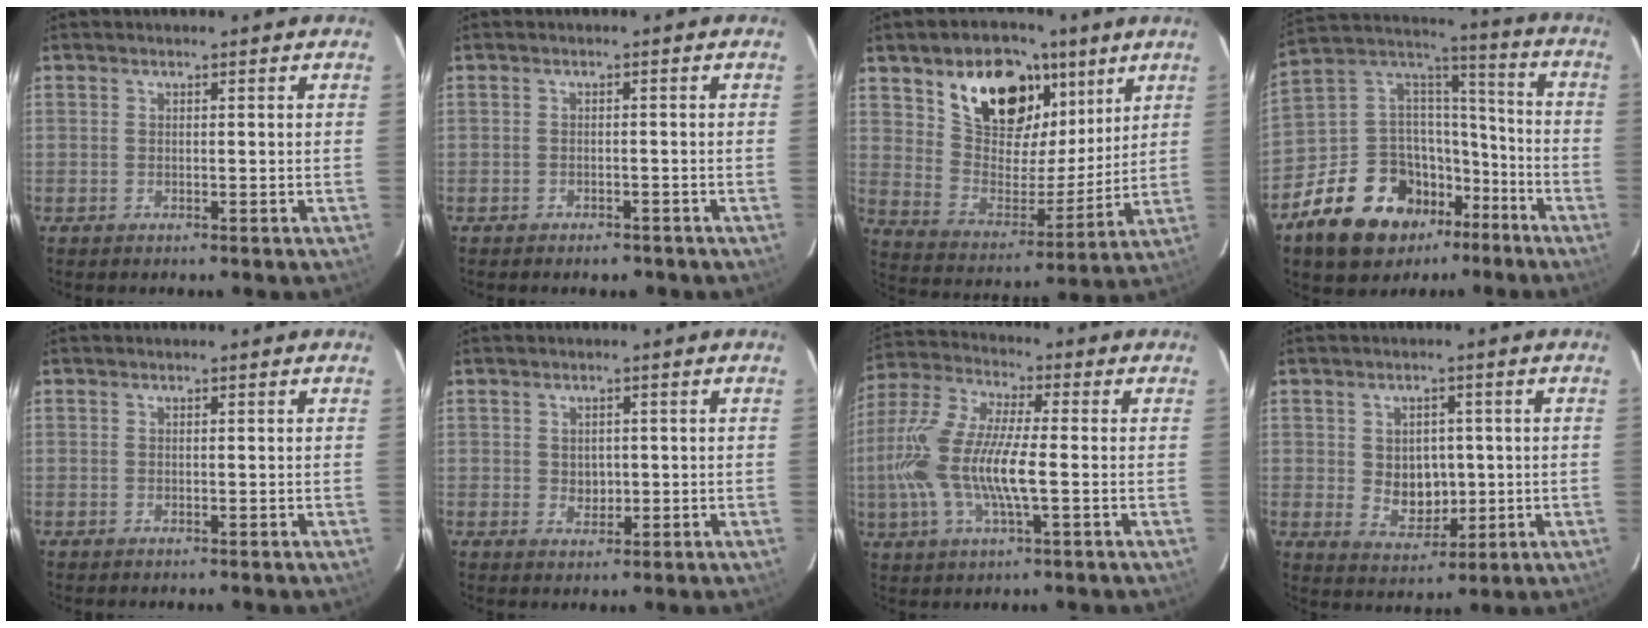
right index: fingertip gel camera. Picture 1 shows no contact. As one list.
[{"total": 3.5, "force": [-2.8, 1.8, 1.1], "torque": [-0.023, 0.001, -0.033]}, {"total": 18.9, "force": [10.5, 11.4, 10.8], "torque": [-0.194, 0.026, 0.195]}, {"total": 19.5, "force": [-11.6, 12.8, 9.0], "torque": [-0.194, 0.052, -0.182]}, {"total": 0.0}, {"total": 2.5, "force": [0.0, 2.3, 1.2], "torque": [-0.015, 0.000, 0.004]}, {"total": 14.1, "force": [-2.3, 3.6, 13.5], "torque": [-0.283, -0.001, -0.048]}, {"total": 6.8, "force": [0.1, 5.5, 4.0], "torque": [-0.070, -0.002, 0.018]}]